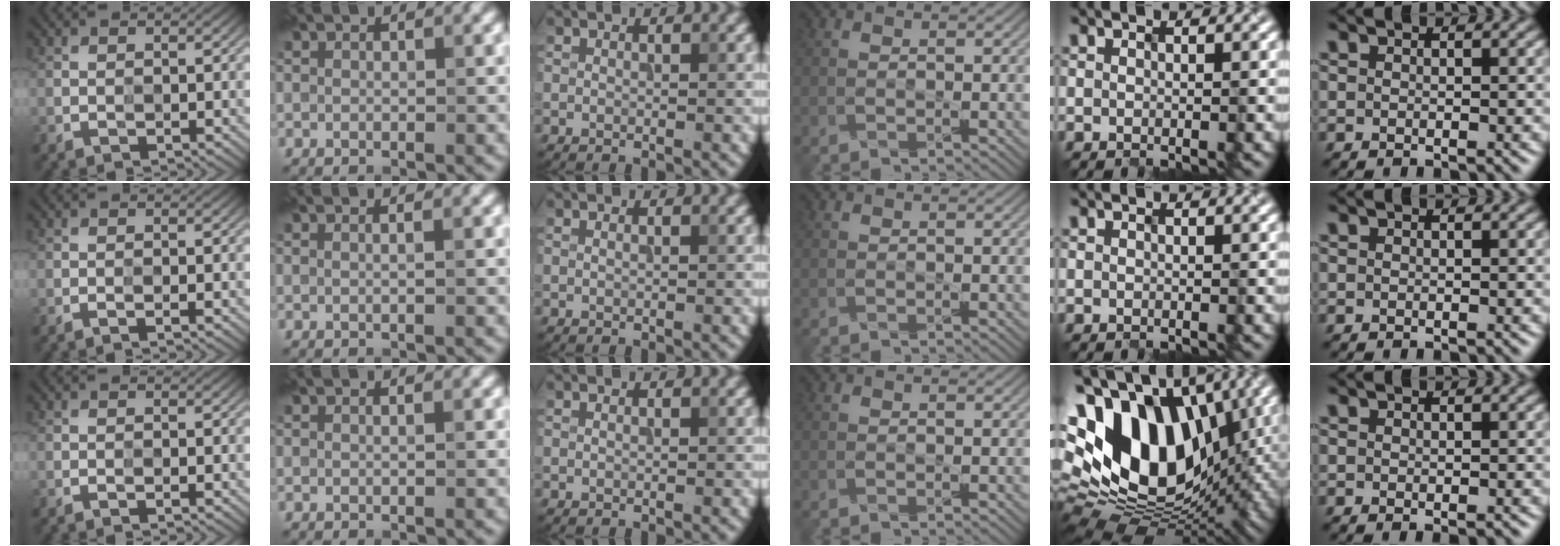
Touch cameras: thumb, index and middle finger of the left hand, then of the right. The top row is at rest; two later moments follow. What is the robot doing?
{"motion": "insert", "object": "drawer"}